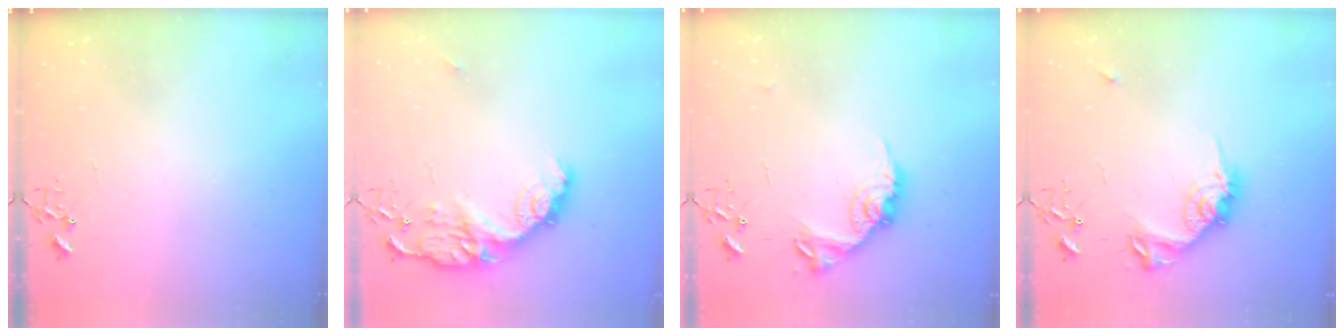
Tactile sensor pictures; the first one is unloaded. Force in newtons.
{"total": 15.2, "press": 15.2, "slide": 1.2}
{"total": 13.6, "press": 13.6, "slide": 0.9}
{"total": 14.1, "press": 14.1, "slide": 0.3}